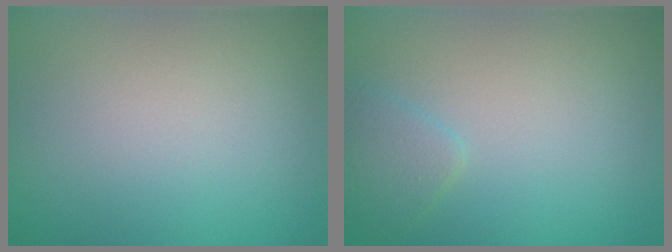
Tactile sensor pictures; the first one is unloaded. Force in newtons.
{"total": 1.6, "press": 1.6, "slide": 0.1}